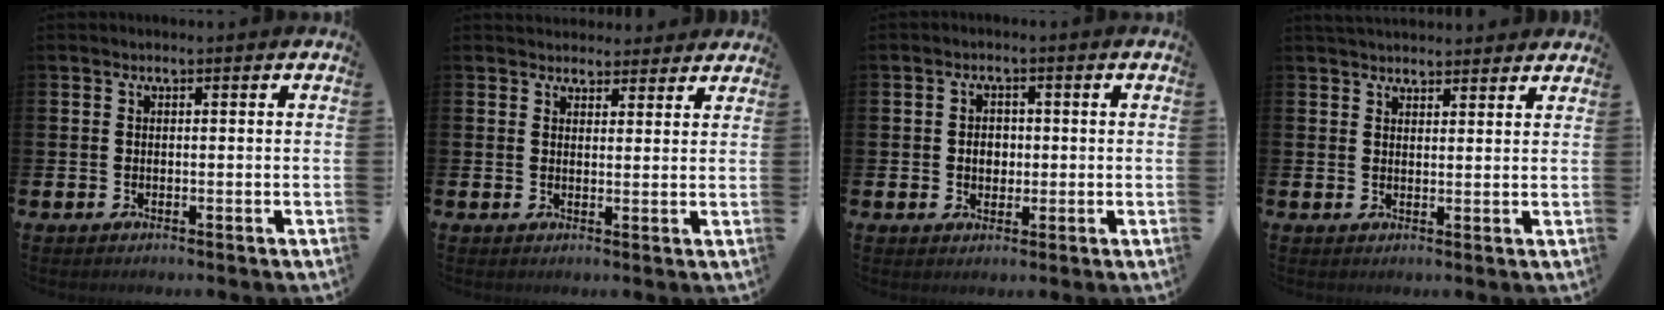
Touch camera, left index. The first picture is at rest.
{"total": 3.2, "force": [3.0, 1.1, -0.3], "torque": [0.010, -0.015, 0.054]}
{"total": 2.6, "force": [-0.1, 2.1, 1.5], "torque": [-0.017, 0.003, -0.008]}
{"total": 3.1, "force": [3.0, 0.5, 0.2], "torque": [-0.005, -0.012, 0.055]}